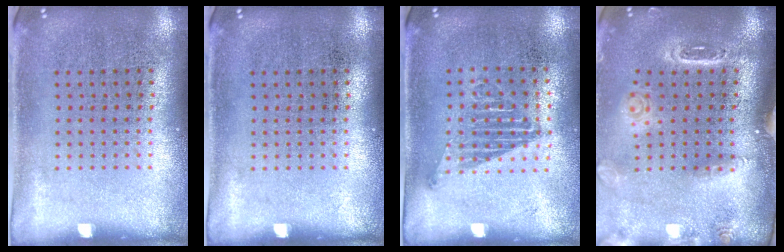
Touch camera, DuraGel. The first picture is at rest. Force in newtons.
{"total": 0.0}
{"total": 1.1, "press": 1.0, "slide": 0.6}
{"total": 1.6, "press": 1.6, "slide": 0.5}